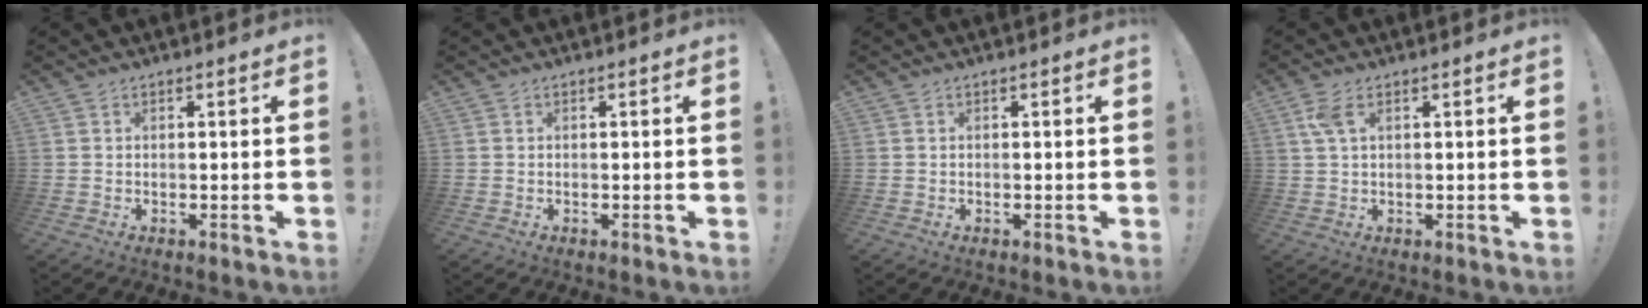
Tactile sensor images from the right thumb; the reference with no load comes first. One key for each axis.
{"total": 0.0}
{"total": 0.0}
{"total": 3.8, "fx": 1.6, "fy": 1.5, "fz": 3.1, "tx": -0.060, "ty": 0.001, "tz": 0.029}